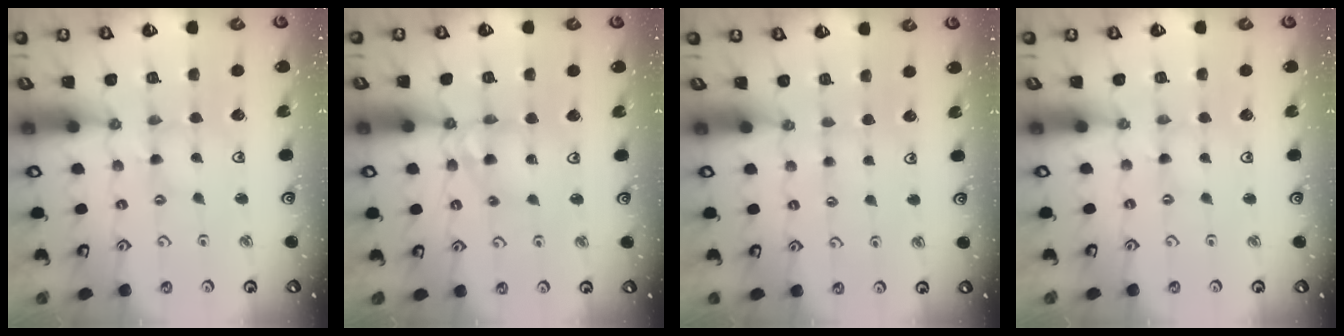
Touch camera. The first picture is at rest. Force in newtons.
{"total": 11.4, "press": 11.4, "slide": 1.1}
{"total": 2.4, "press": 2.4, "slide": 0.3}
{"total": 0.0}